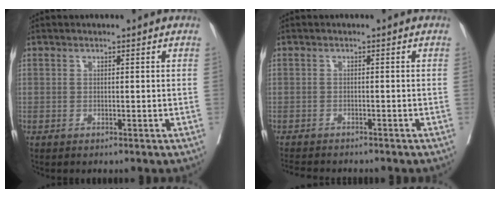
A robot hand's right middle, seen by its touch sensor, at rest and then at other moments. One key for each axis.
{"total": 6.9, "fx": -6.2, "fy": 1.5, "fz": 2.5, "tx": -0.040, "ty": -0.007, "tz": -0.091}